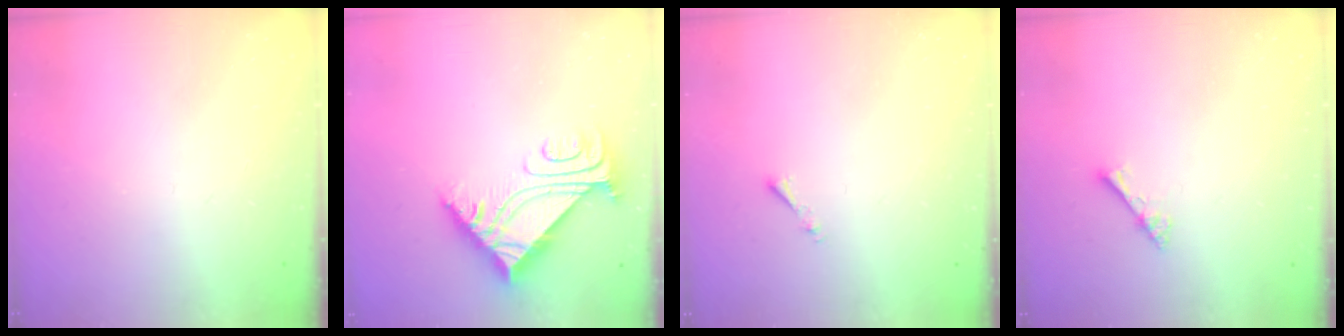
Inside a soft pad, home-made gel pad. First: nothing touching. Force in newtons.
{"total": 8.3, "press": 8.3, "slide": 0.7}
{"total": 0.8, "press": 0.7, "slide": 0.3}
{"total": 2.7, "press": 2.7, "slide": 0.2}